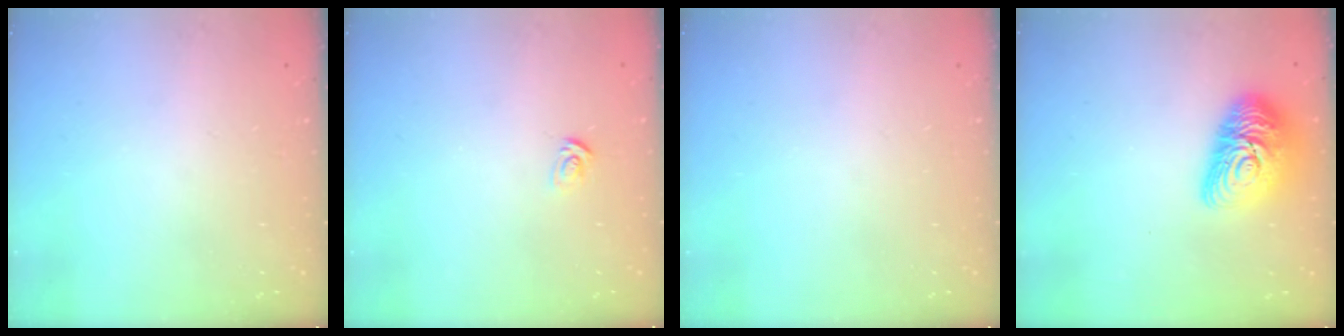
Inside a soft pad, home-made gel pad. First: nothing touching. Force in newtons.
{"total": 3.6, "press": 3.6, "slide": 0.2}
{"total": 0.0}
{"total": 14.6, "press": 14.5, "slide": 1.1}